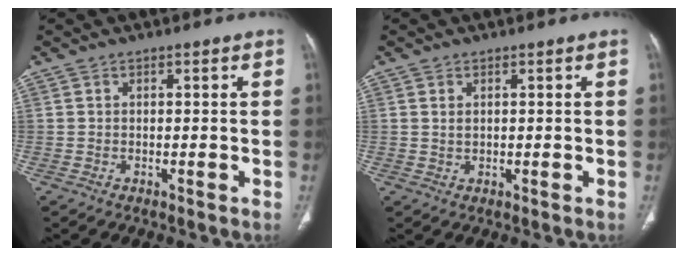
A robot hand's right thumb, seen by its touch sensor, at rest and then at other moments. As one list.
[{"total": 1.3, "force": [0.5, 0.8, 0.9], "torque": [-0.017, -0.002, 0.016]}]